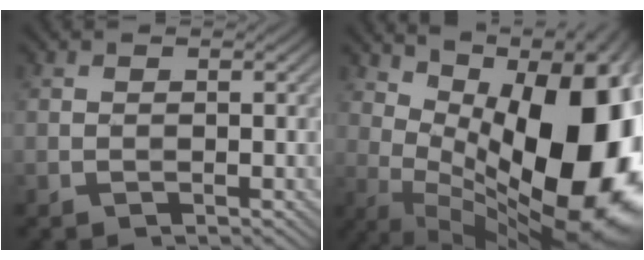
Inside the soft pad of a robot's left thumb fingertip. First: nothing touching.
{"total": 19.7, "force": [3.4, 9.7, 16.8], "torque": [-0.200, 0.005, 0.067]}